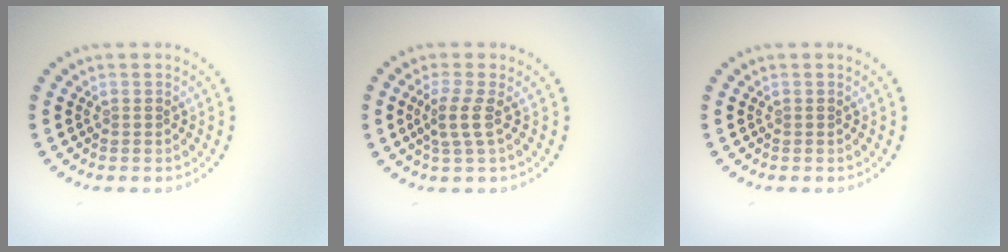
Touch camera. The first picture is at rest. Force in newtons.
{"total": 2.1, "press": 1.6, "slide": 1.4}
{"total": 0.0}